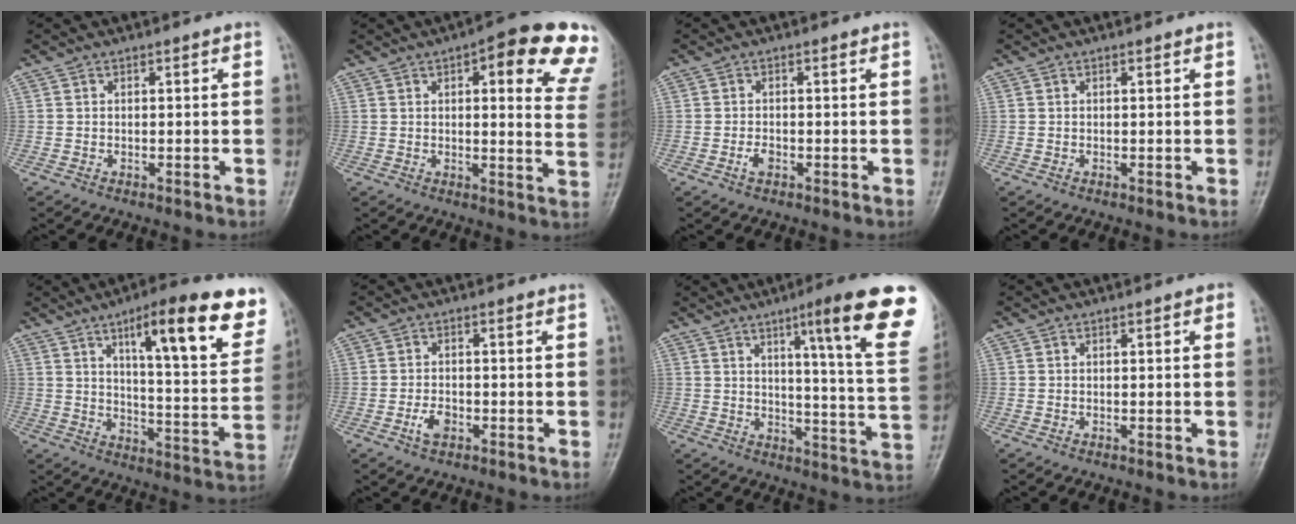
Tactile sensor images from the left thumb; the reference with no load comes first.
{"total": 17.7, "force": [9.1, 5.1, 14.3], "torque": [-0.144, -0.028, 0.093]}
{"total": 1.7, "force": [-0.7, 0.9, 1.2], "torque": [-0.022, 0.001, -0.014]}
{"total": 0.0}
{"total": 20.7, "force": [11.6, 5.2, 16.3], "torque": [-0.188, -0.042, 0.167]}
{"total": 2.9, "force": [-1.2, 1.7, 2.0], "torque": [-0.037, 0.005, -0.022]}
{"total": 19.8, "force": [10.5, 1.5, 16.7], "torque": [-0.199, -0.046, 0.135]}
{"total": 1.1, "force": [0.5, 0.2, 0.9], "torque": [-0.015, 0.001, 0.003]}